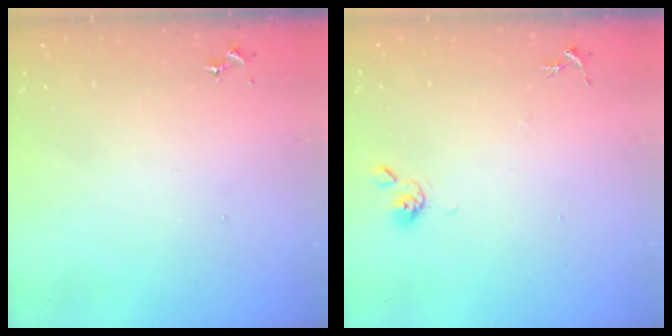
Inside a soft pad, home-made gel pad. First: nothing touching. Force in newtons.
{"total": 4.8, "press": 4.7, "slide": 0.6}